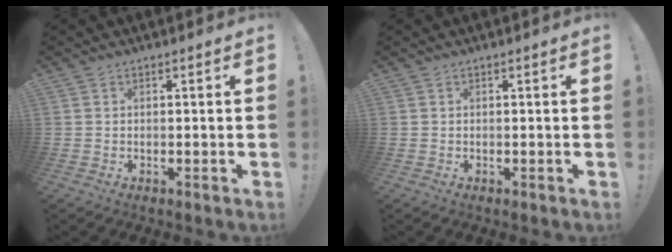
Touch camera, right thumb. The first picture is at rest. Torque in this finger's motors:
{"motor_torque": [0.00, 0.00, -0.01, 0.01, 0.01]}